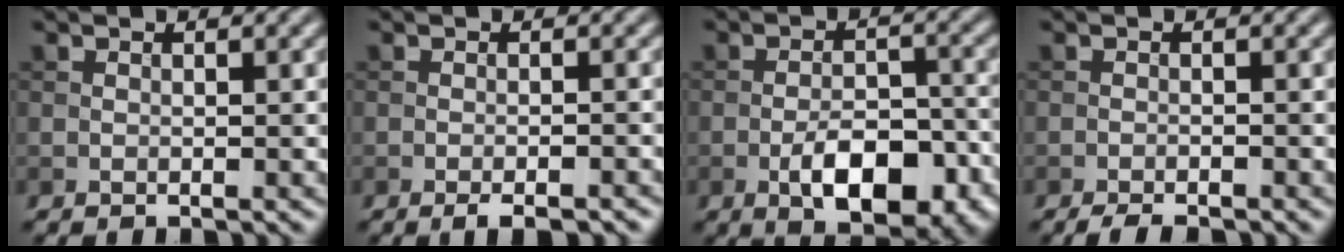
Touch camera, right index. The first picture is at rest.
{"total": 2.6, "force": [-1.7, 0.4, 1.8], "torque": [-0.027, 0.000, -0.027]}
{"total": 7.4, "force": [-3.2, 3.4, 5.8], "torque": [-0.092, 0.000, -0.050]}
{"total": 2.2, "force": [-1.9, 0.3, 1.1], "torque": [-0.017, -0.001, -0.033]}